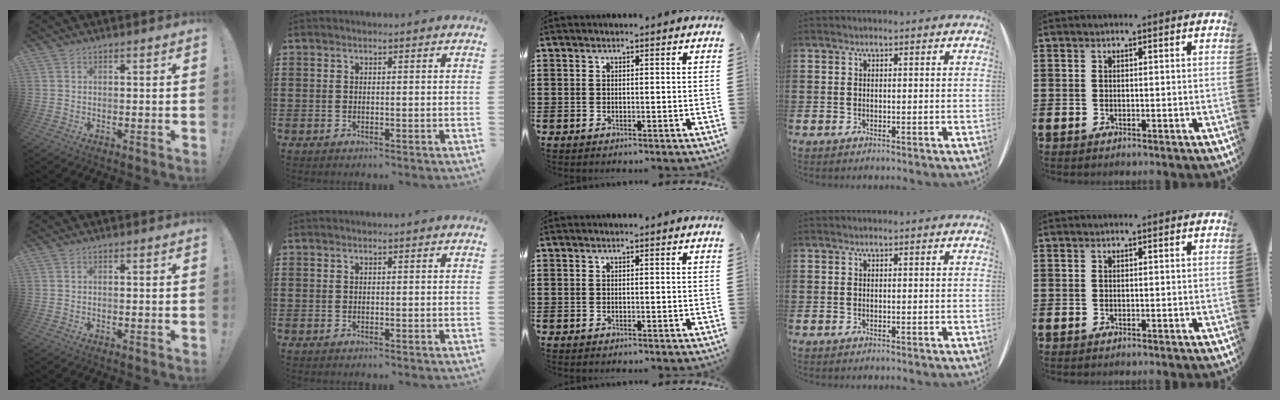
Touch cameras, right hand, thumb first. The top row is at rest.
{}